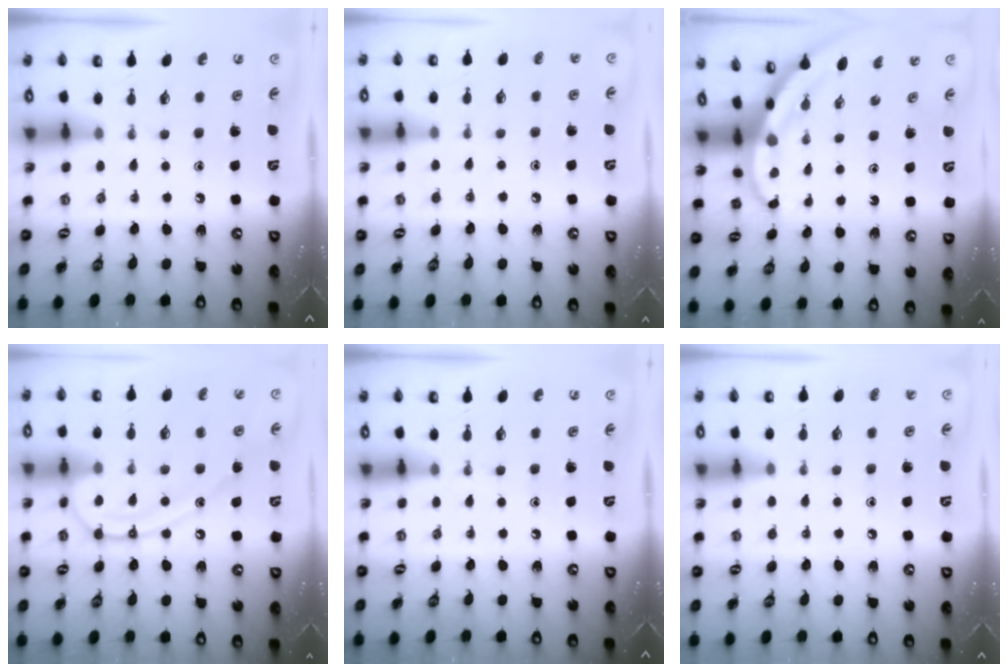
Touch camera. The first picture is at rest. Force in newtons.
{"total": 5.4, "press": 5.3, "slide": 0.7}
{"total": 3.8, "press": 3.8, "slide": 0.5}
{"total": 13.7, "press": 13.6, "slide": 1.4}
{"total": 0.0}
{"total": 2.9, "press": 2.9, "slide": 0.4}